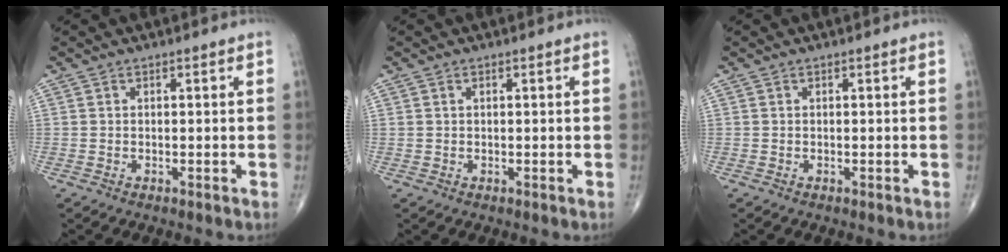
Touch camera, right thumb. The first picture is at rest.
{"total": 0.5, "force": [0.3, 0.3, 0.3], "torque": [-0.006, 0.005, 0.006]}
{"total": 0.0}